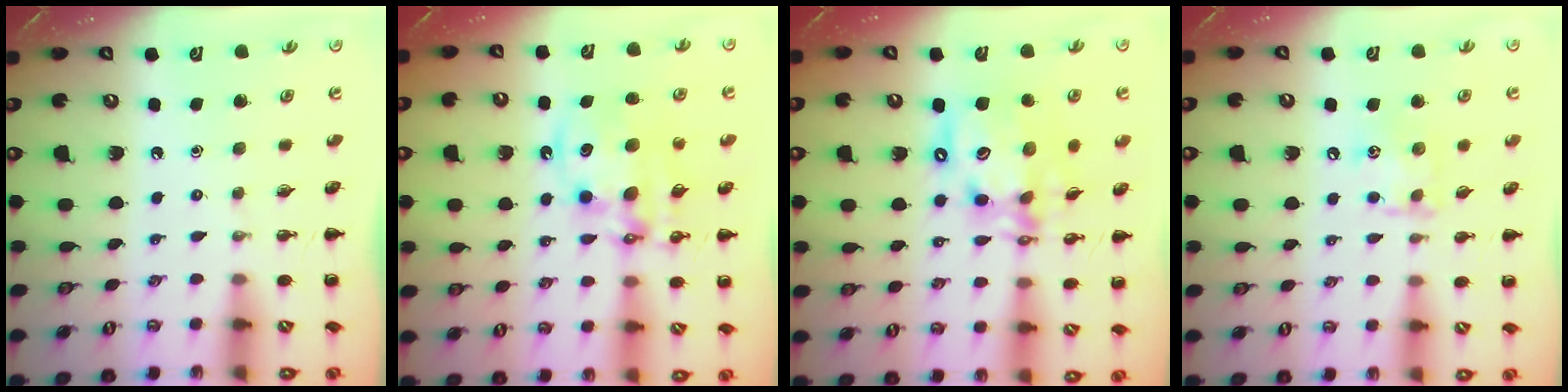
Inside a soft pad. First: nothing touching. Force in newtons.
{"total": 12.8, "press": 12.5, "slide": 2.9}
{"total": 15.8, "press": 15.3, "slide": 4.0}
{"total": 9.5, "press": 9.5, "slide": 0.7}